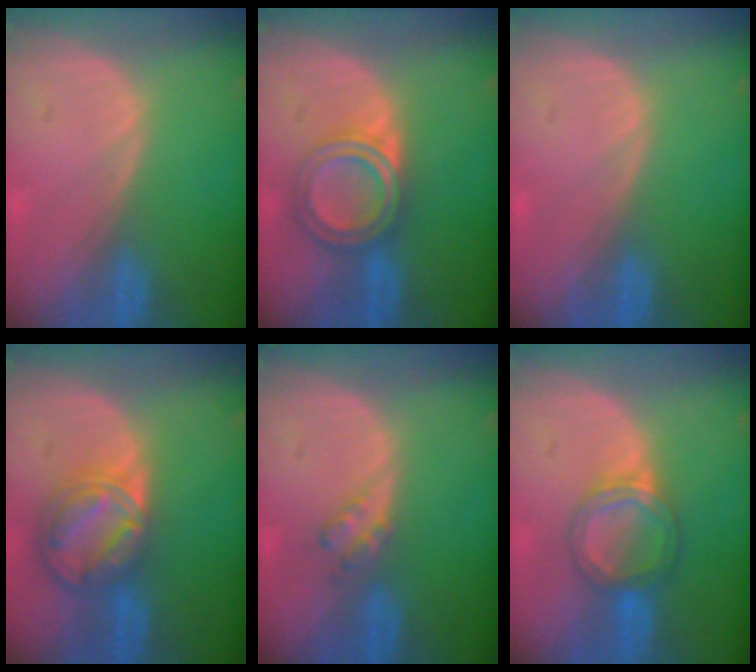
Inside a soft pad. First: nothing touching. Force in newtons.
{"total": 5.6, "press": 5.6, "slide": 0.1}
{"total": 0.0}
{"total": 8.6, "press": 7.2, "slide": 4.6}
{"total": 2.4, "press": 2.4, "slide": 0.2}
{"total": 5.4, "press": 5.1, "slide": 1.9}